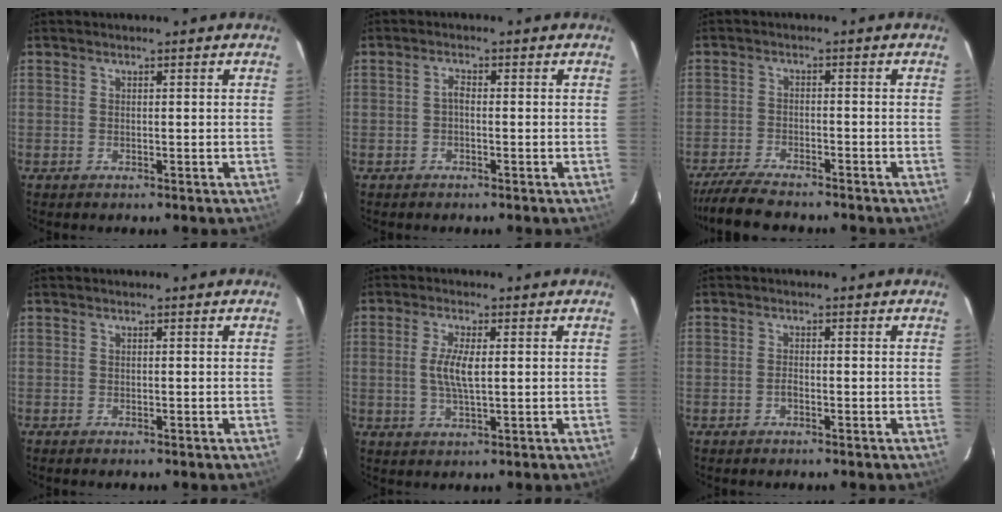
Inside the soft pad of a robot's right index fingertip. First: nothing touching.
{"total": 1.2, "force": [-0.5, 0.5, 0.9], "torque": [-0.018, 0.006, -0.010]}
{"total": 9.0, "force": [-8.0, 1.6, 3.7], "torque": [-0.101, -0.022, -0.140]}
{"total": 0.0}
{"total": 5.2, "force": [0.4, 1.4, 5.0], "torque": [-0.099, -0.001, 0.007]}
{"total": 1.1, "force": [-0.6, 0.5, 0.7], "torque": [-0.016, 0.003, -0.012]}